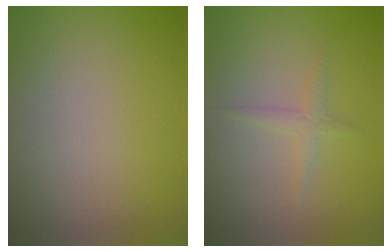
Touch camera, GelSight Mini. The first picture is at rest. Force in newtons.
{"total": 1.2, "press": 1.2, "slide": 0.1}